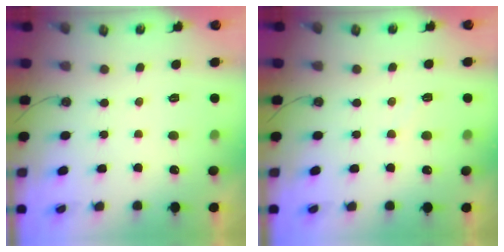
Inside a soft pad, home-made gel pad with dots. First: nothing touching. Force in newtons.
{"total": 2.7, "press": 2.7, "slide": 0.4}